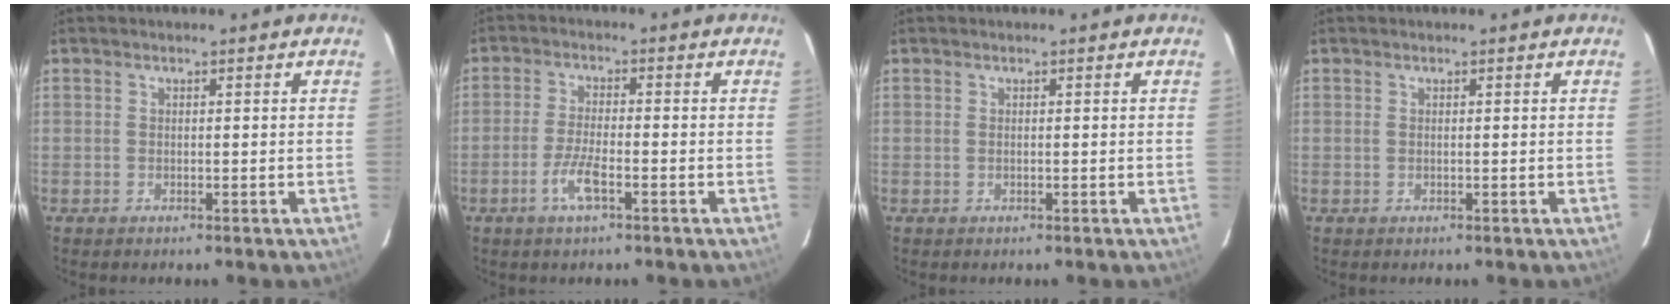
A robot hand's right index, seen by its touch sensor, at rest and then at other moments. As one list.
[{"total": 5.1, "force": [-2.7, 0.9, 4.3], "torque": [-0.096, -0.004, -0.054]}, {"total": 0.0}, {"total": 0.0}]